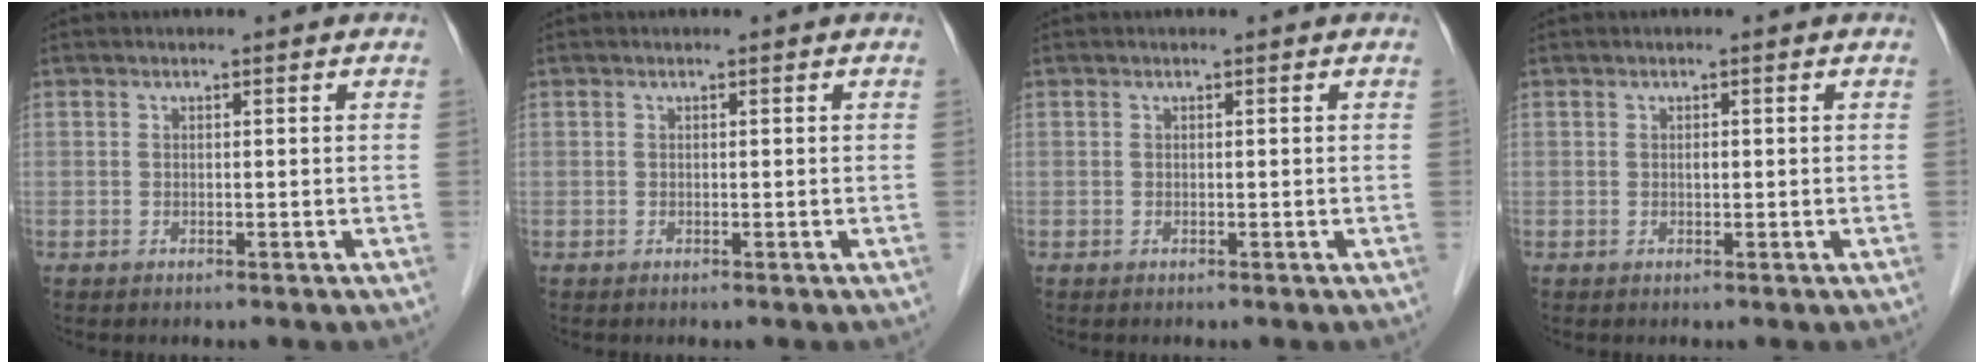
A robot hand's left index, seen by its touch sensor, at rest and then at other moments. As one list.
[{"total": 0.0}, {"total": 0.0}, {"total": 0.5, "force": [-0.2, 0.2, 0.4], "torque": [-0.009, -0.003, -0.003]}]